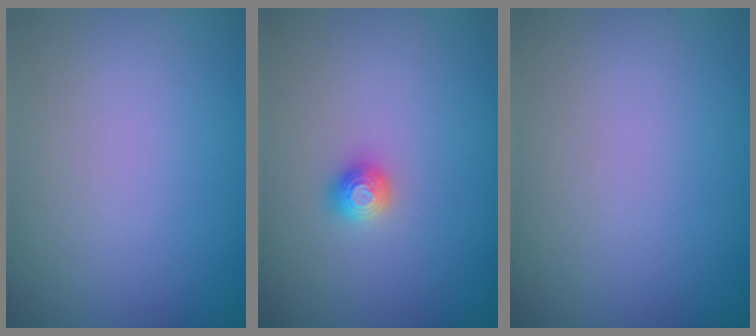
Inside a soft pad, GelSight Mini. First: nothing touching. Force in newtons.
{"total": 1.2, "press": 1.2, "slide": 0.2}
{"total": 0.0}